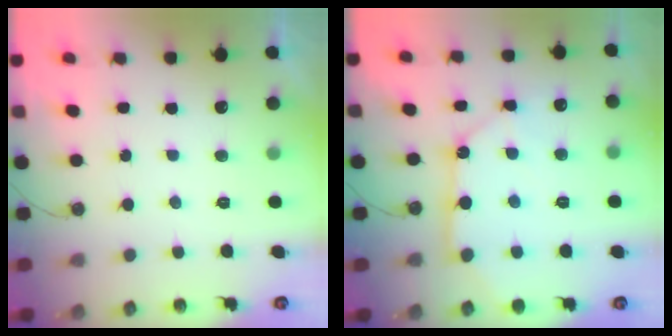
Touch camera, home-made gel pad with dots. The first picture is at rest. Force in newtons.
{"total": 12.6, "press": 12.5, "slide": 1.3}